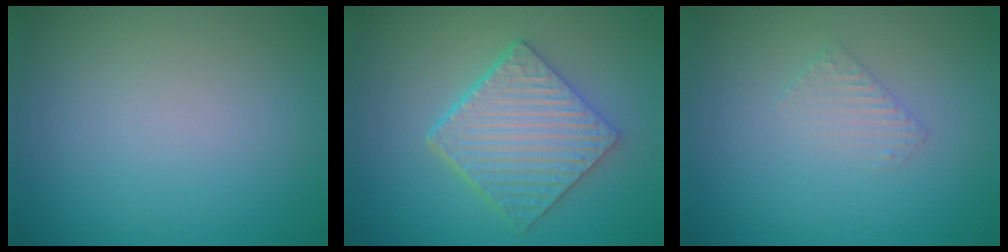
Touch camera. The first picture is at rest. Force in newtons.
{"total": 5.6, "press": 4.5, "slide": 3.4}
{"total": 1.3, "press": 1.3, "slide": 0.3}